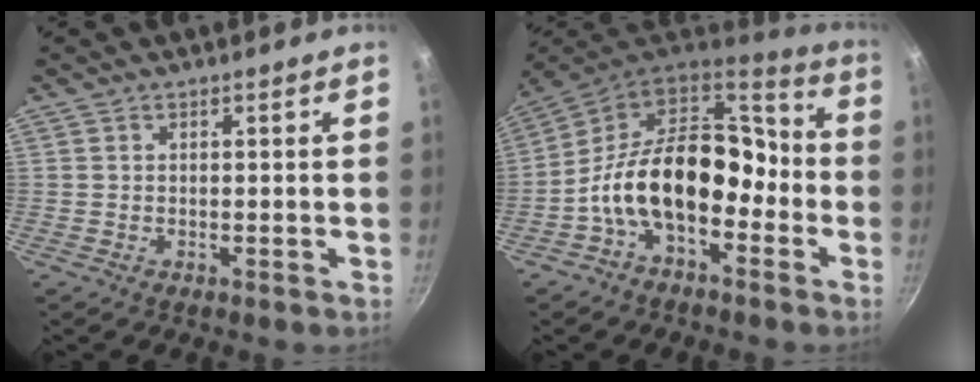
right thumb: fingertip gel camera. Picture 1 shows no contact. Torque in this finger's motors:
{"motor_torque": [2.28, 2.73, 1.37, -1.40, 0.40]}